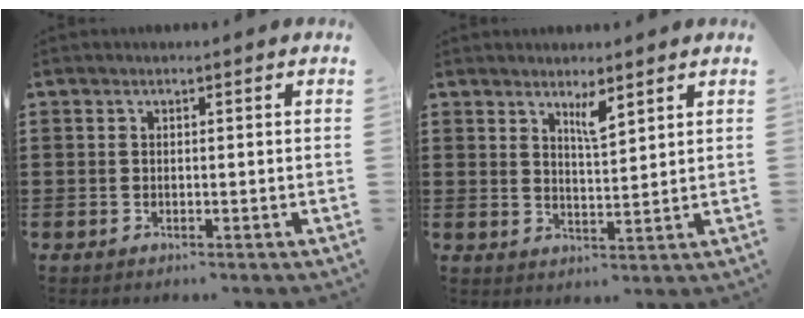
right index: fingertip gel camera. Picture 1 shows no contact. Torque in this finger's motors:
{"motor_torque": [0.01, -0.01, 0.08, 0.04]}